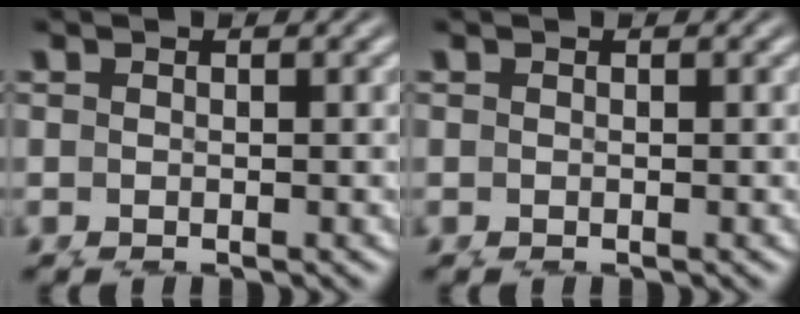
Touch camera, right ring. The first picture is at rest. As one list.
[{"total": 0.0}]